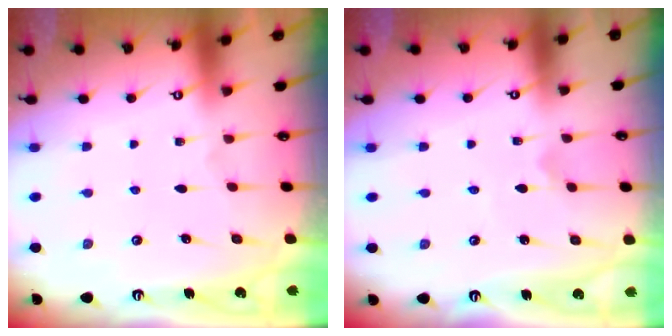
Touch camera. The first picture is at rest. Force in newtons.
{"total": 1.6, "press": 1.6, "slide": 0.0}